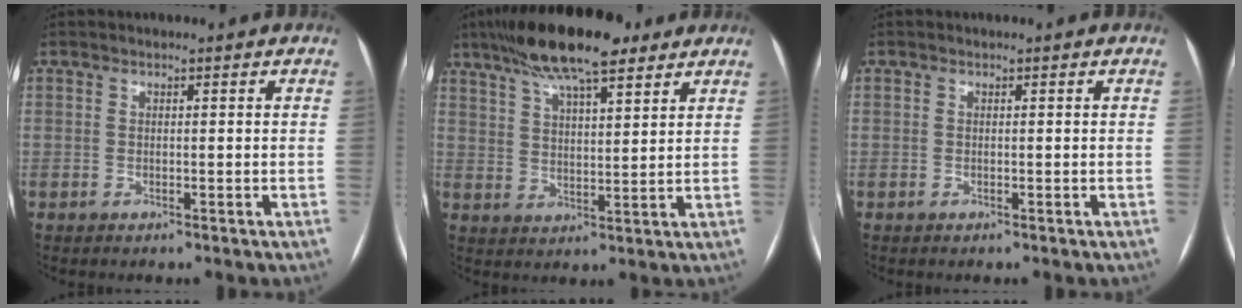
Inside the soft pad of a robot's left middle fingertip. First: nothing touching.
{"total": 14.5, "force": [10.3, 3.3, 9.6], "torque": [-0.175, 0.029, 0.176]}
{"total": 0.0}